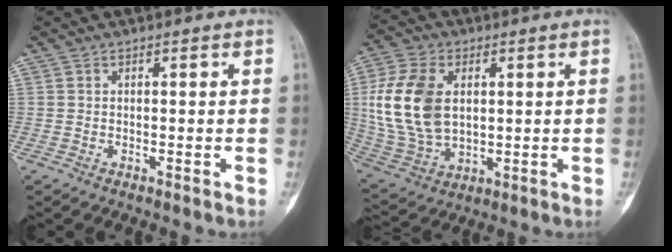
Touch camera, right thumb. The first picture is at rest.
{"total": 16.5, "force": [2.5, 10.6, 12.3], "torque": [-0.244, -0.005, 0.057]}